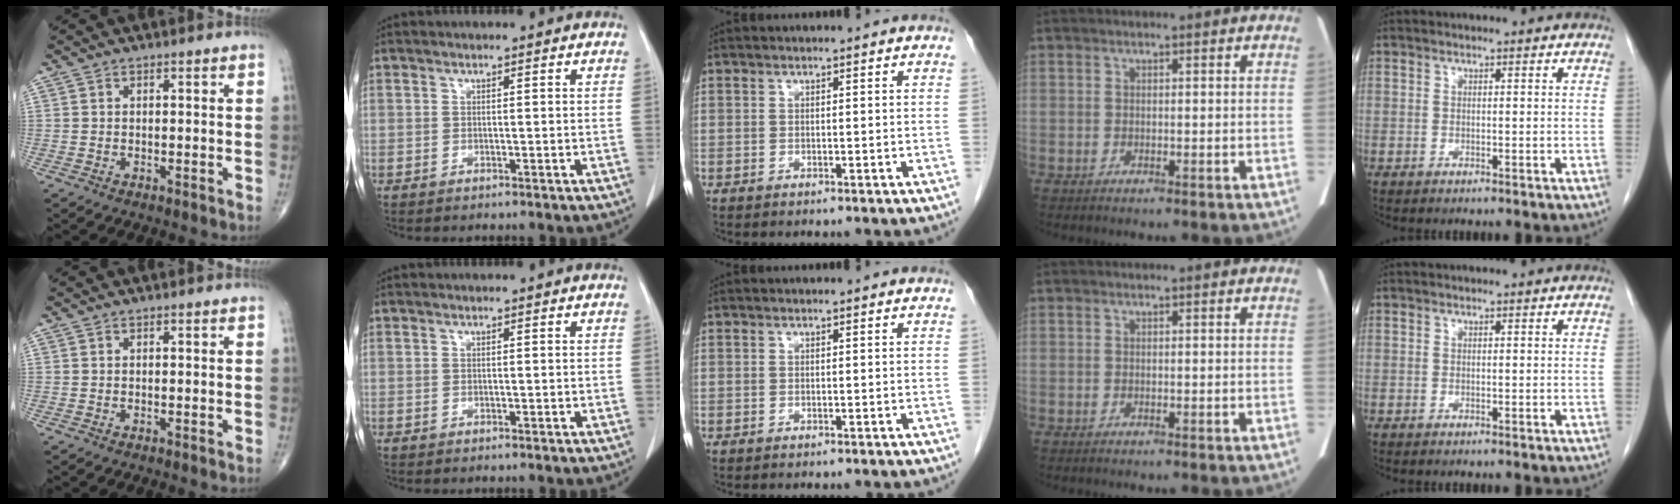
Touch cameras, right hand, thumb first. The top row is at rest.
{}